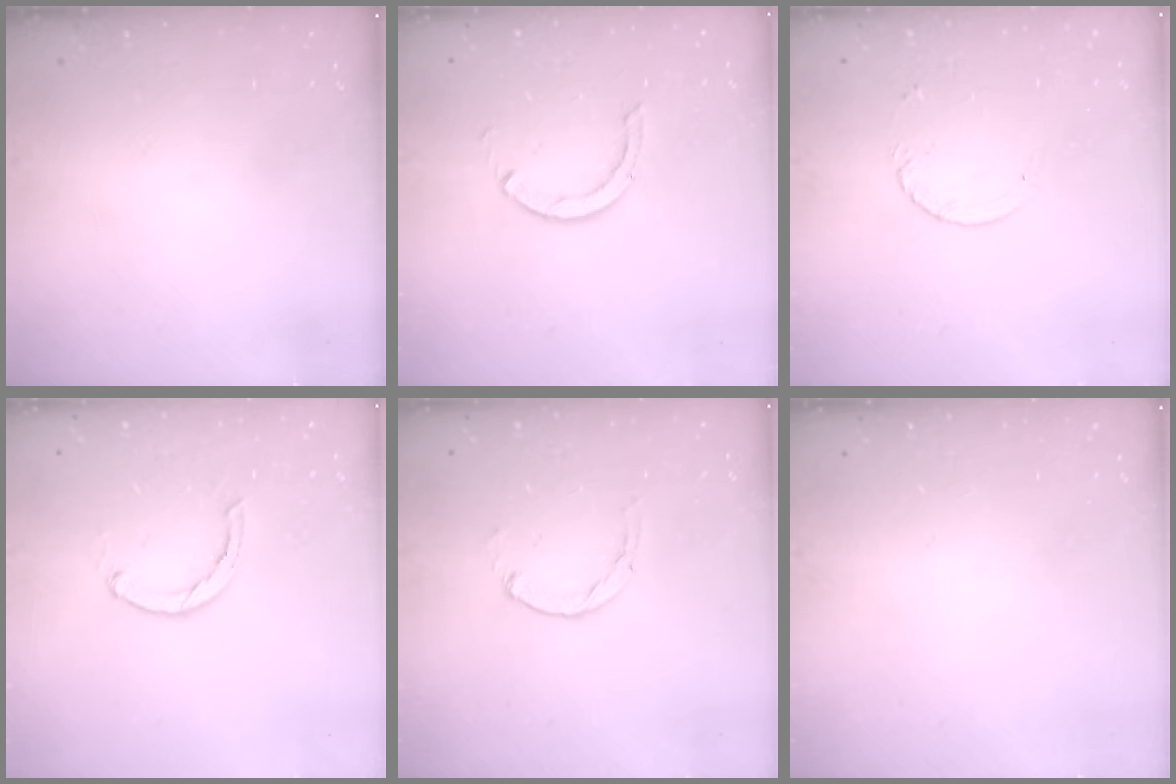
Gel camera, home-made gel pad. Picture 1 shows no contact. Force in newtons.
{"total": 3.2, "press": 3.2, "slide": 0.4}
{"total": 3.9, "press": 3.9, "slide": 0.4}
{"total": 3.1, "press": 3.1, "slide": 0.3}
{"total": 1.1, "press": 1.1, "slide": 0.2}
{"total": 0.0}